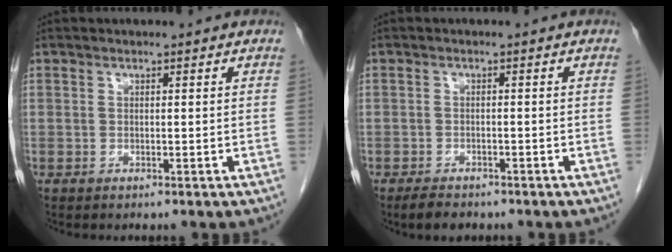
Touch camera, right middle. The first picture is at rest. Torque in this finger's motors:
{"motor_torque": [0.12, -0.16, -0.08, -0.01]}